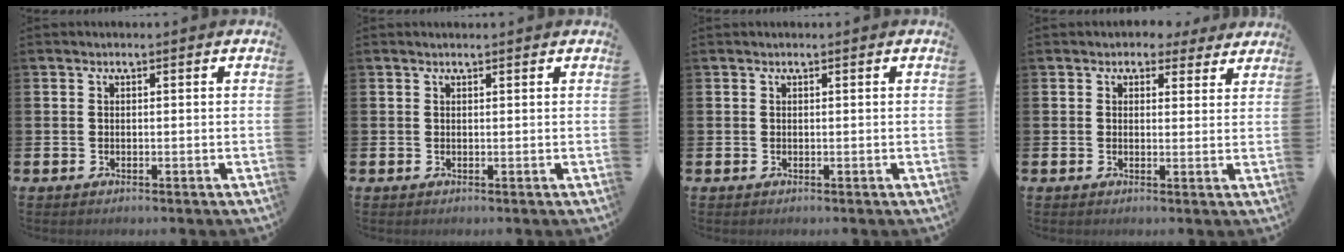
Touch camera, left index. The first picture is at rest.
{"total": 0.5, "force": [0.5, 0.0, 0.1], "torque": [-0.002, 0.000, 0.009]}
{"total": 0.0}
{"total": 3.0, "force": [2.6, 1.5, 0.2], "torque": [0.004, -0.010, 0.043]}